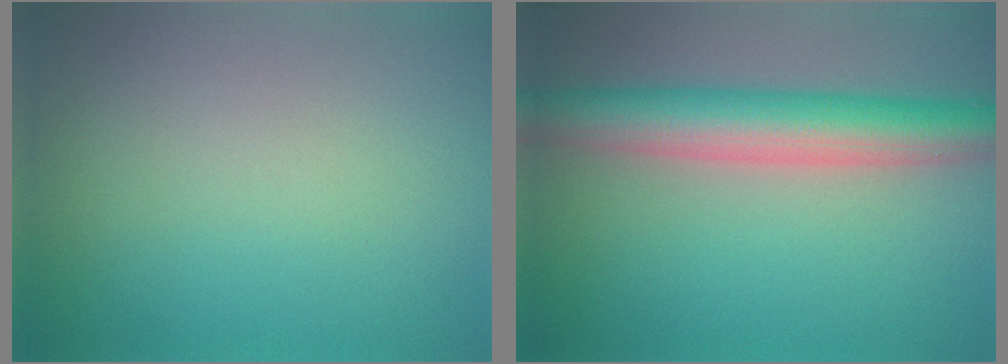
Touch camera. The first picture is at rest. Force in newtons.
{"total": 7.1, "press": 7.1, "slide": 0.2}